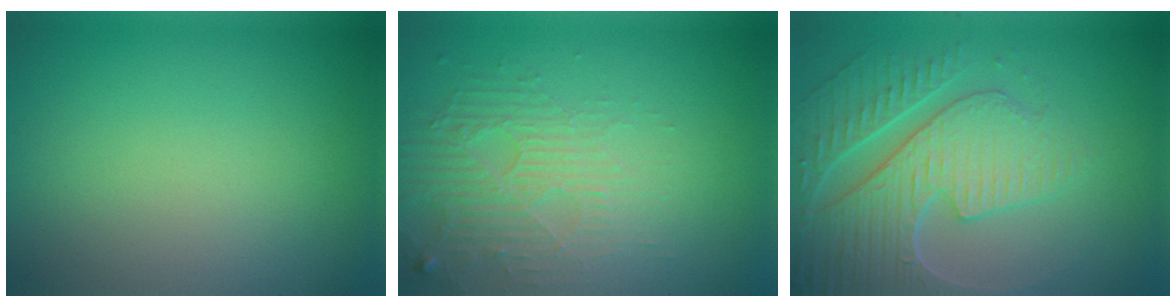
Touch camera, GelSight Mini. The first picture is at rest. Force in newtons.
{"total": 4.0, "press": 2.9, "slide": 2.8}
{"total": 7.3, "press": 5.8, "slide": 4.5}